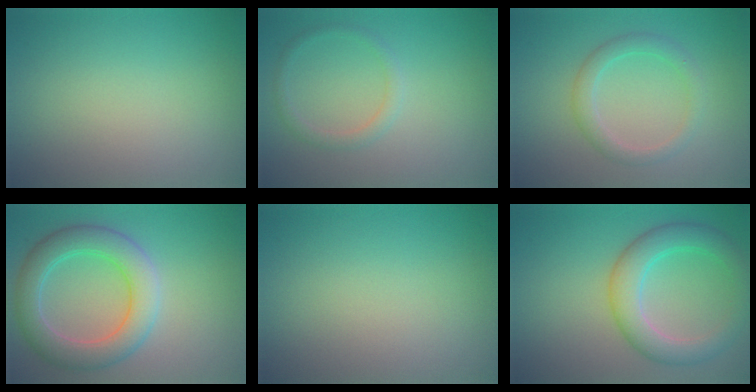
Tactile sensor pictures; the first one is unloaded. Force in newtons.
{"total": 1.3, "press": 1.3, "slide": 0.1}
{"total": 2.3, "press": 2.3, "slide": 0.1}
{"total": 5.6, "press": 5.5, "slide": 0.3}
{"total": 0.0}
{"total": 4.9, "press": 4.9, "slide": 0.1}